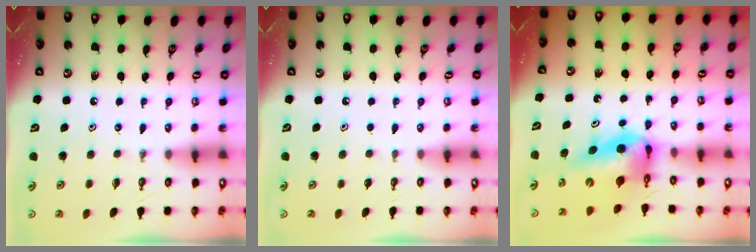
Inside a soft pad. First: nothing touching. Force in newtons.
{"total": 0.9, "press": 0.1, "slide": 0.9}
{"total": 7.2, "press": 7.1, "slide": 0.9}